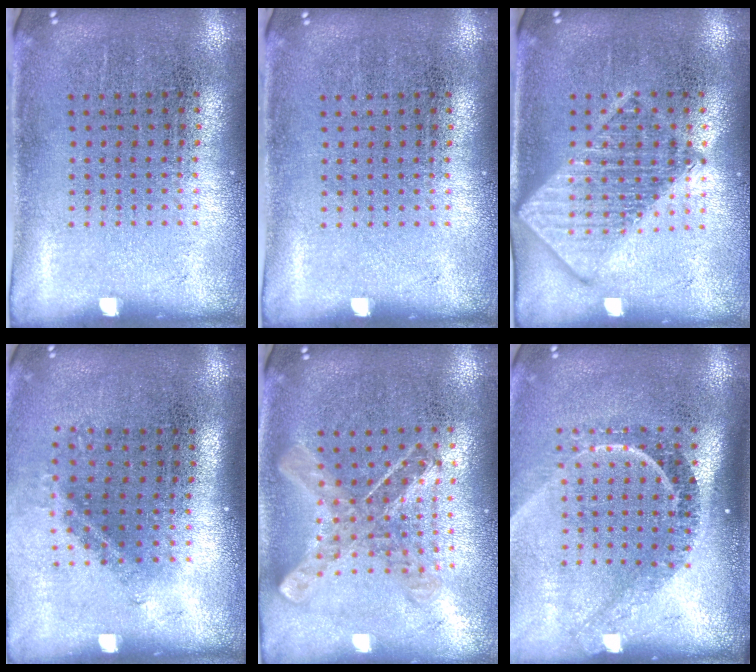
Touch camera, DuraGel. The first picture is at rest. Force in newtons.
{"total": 0.0}
{"total": 2.7, "press": 2.7, "slide": 0.3}
{"total": 1.5, "press": 0.9, "slide": 1.2}
{"total": 0.9, "press": 0.9, "slide": 0.1}
{"total": 2.3, "press": 1.6, "slide": 1.6}